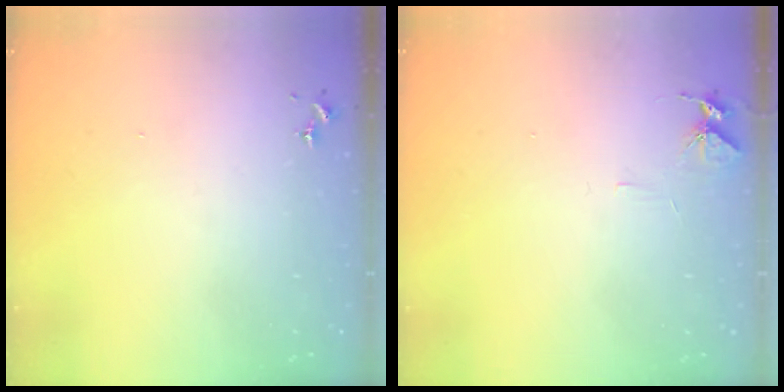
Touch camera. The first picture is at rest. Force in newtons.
{"total": 5.4, "press": 5.4, "slide": 0.6}